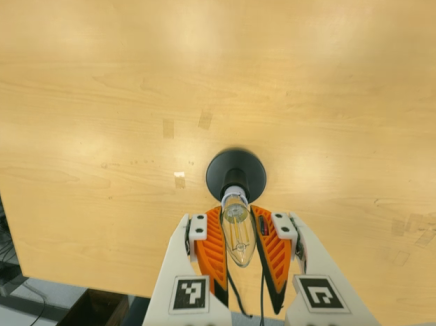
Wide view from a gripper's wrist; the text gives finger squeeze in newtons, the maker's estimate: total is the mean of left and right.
{"total": 20.7, "left": 22.4, "right": 19.0}